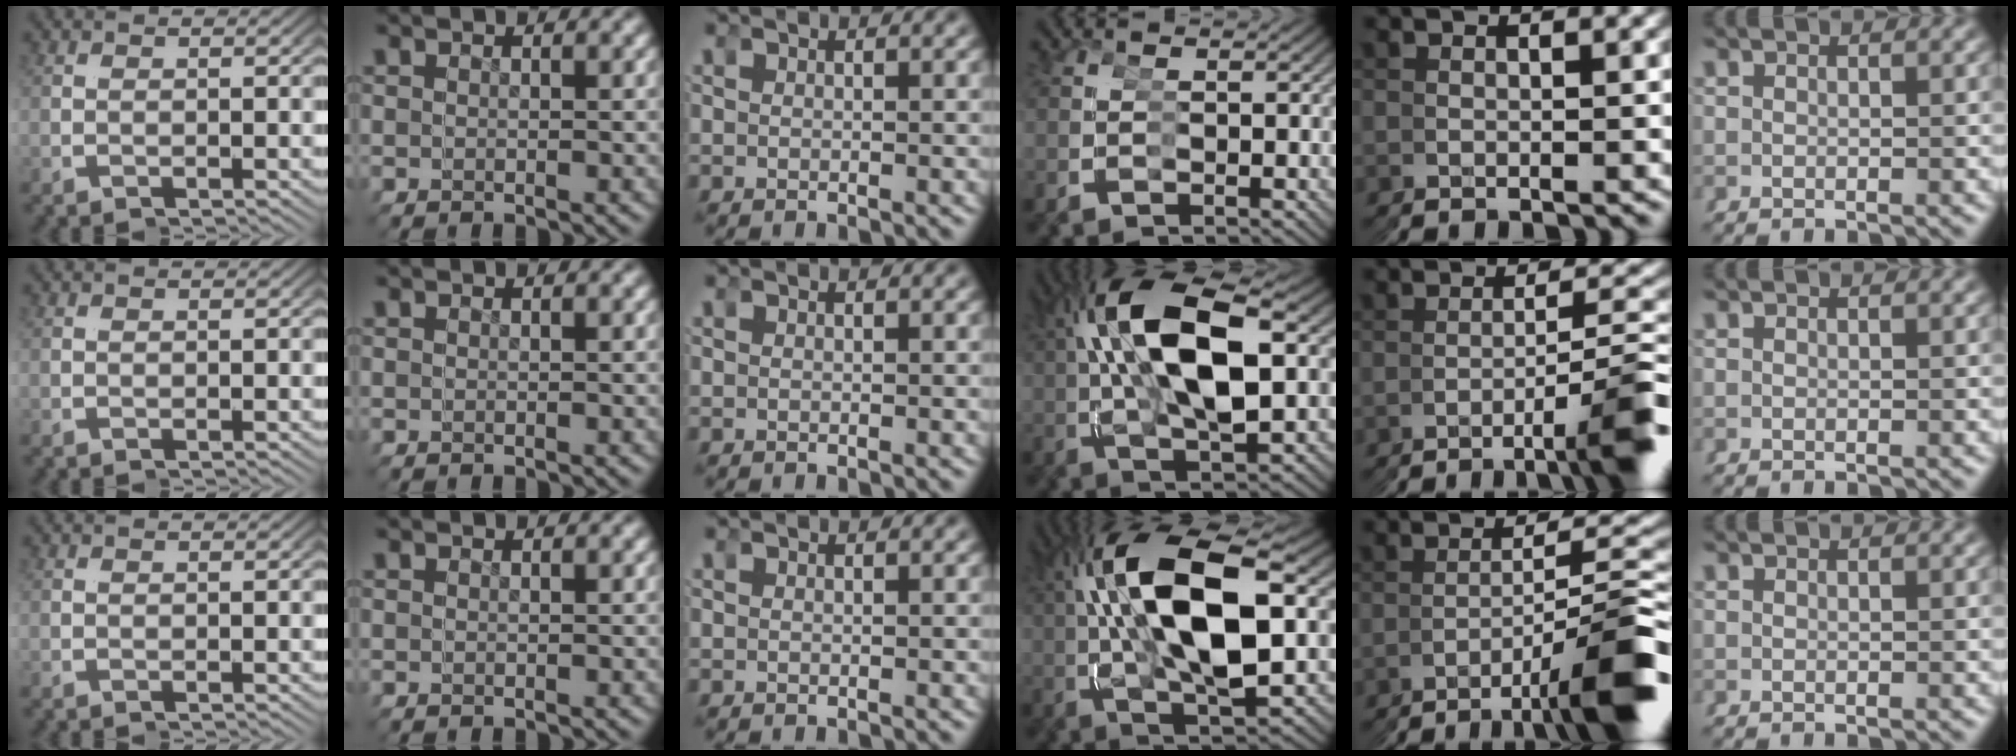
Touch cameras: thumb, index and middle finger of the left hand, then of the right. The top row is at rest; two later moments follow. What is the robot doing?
{"motion": "grasp_and_lifting", "object": "toy banana"}